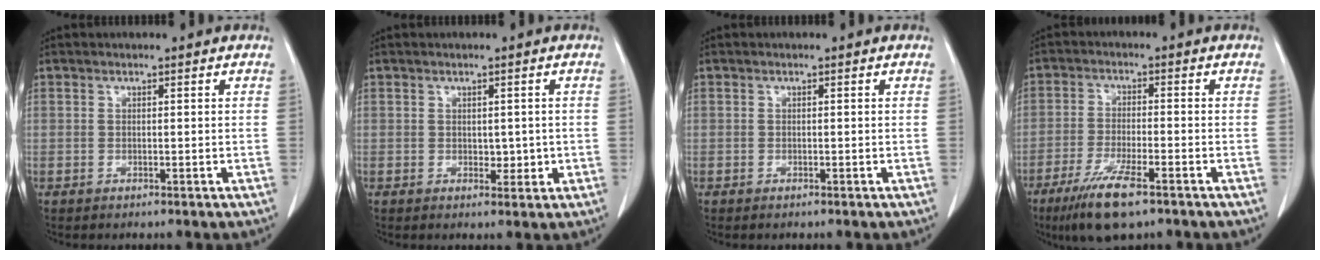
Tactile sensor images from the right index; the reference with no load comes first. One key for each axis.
{"total": 2.1, "fx": -0.1, "fy": 1.4, "fz": 1.6, "tx": -0.017, "ty": -0.001, "tz": 0.006}
{"total": 0.0}
{"total": 8.8, "fx": -5.7, "fy": 1.3, "fz": 6.7, "tx": -0.129, "ty": -0.023, "tz": -0.095}